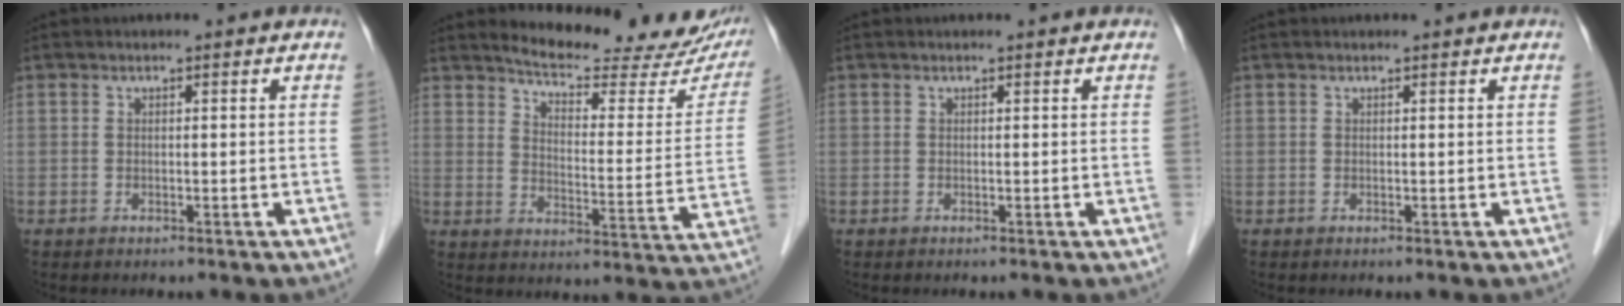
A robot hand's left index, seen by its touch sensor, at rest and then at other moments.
{"total": 20.6, "force": [18.5, 4.2, 8.0], "torque": [-0.099, -0.059, 0.222]}
{"total": 0.5, "force": [0.5, 0.1, 0.1], "torque": [-0.004, 0.005, 0.007]}
{"total": 0.8, "force": [0.8, 0.1, 0.0], "torque": [-0.008, 0.006, 0.011]}